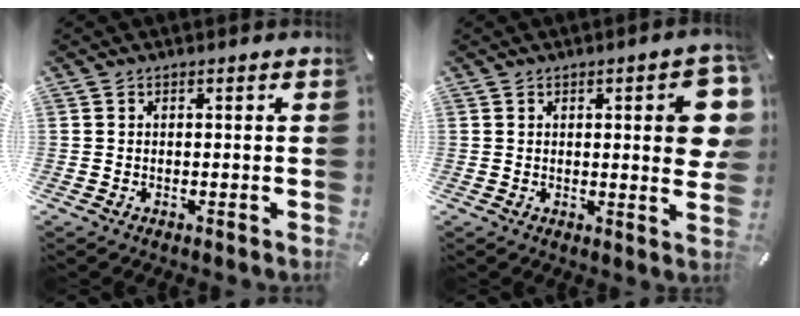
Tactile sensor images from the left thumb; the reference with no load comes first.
{"total": 10.9, "force": [2.4, 2.9, 10.2], "torque": [-0.132, -0.011, 0.036]}